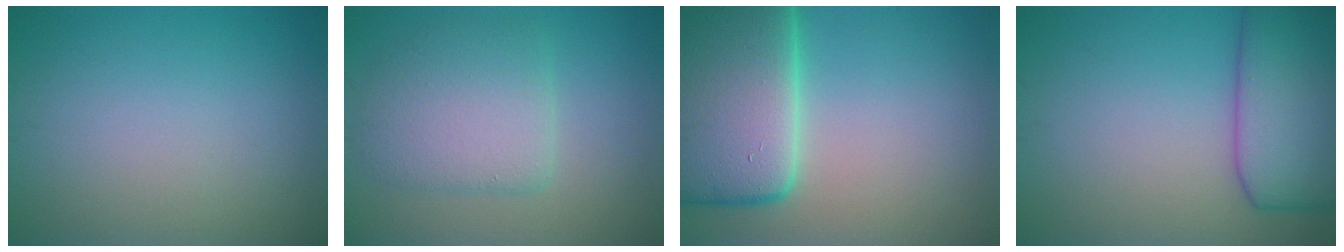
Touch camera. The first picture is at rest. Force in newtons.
{"total": 5.1, "press": 5.1, "slide": 0.4}
{"total": 15.0, "press": 14.9, "slide": 1.1}
{"total": 8.5, "press": 8.5, "slide": 0.2}